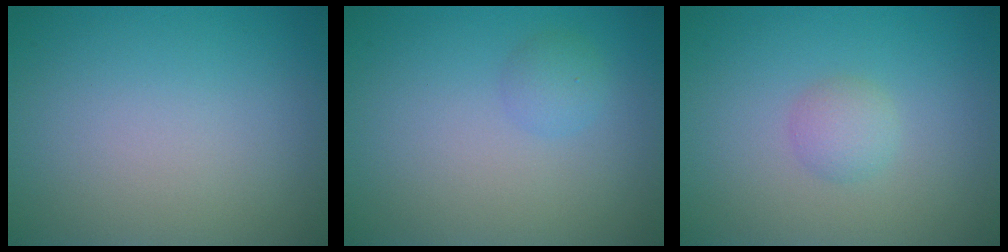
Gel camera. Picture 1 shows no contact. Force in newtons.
{"total": 1.4, "press": 1.3, "slide": 0.2}
{"total": 1.6, "press": 1.6, "slide": 0.0}